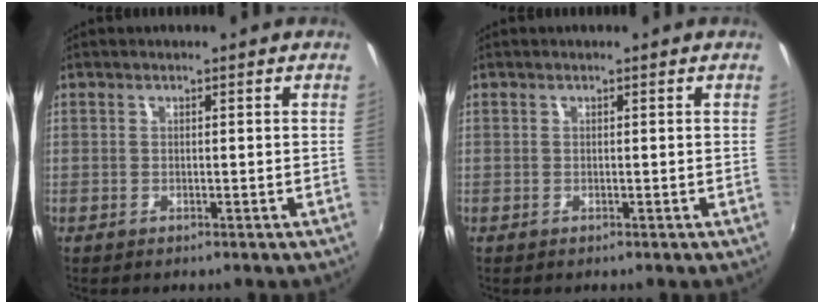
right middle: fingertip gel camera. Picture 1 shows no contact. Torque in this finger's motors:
{"motor_torque": [0.00, 0.00, 0.00, 0.00]}